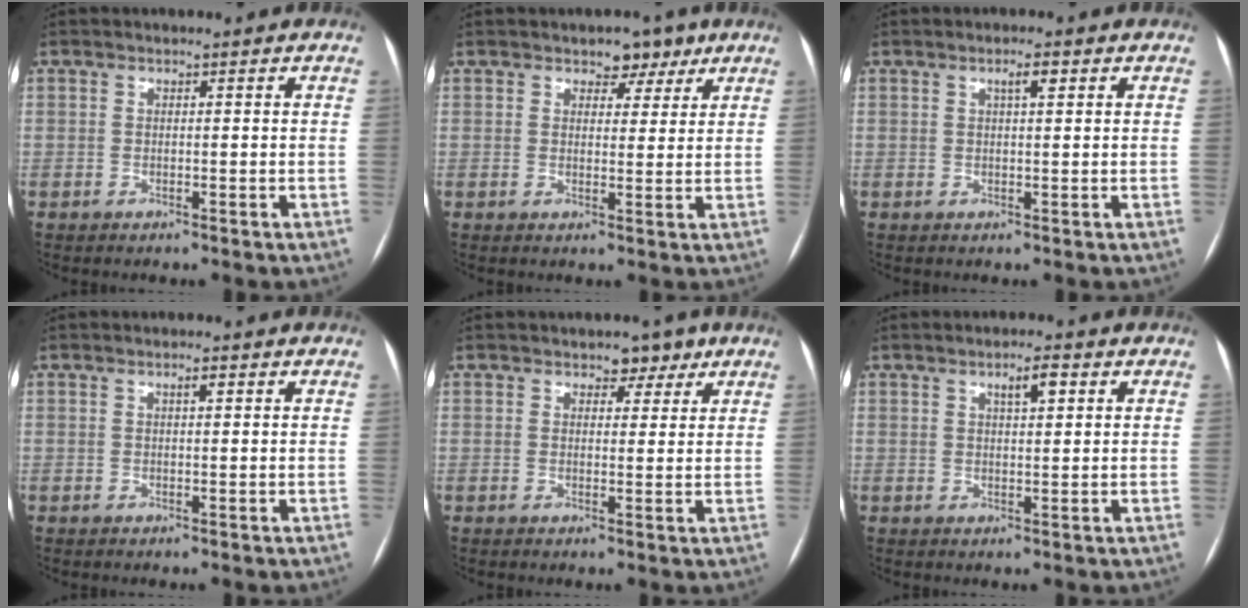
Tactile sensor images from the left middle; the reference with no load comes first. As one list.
[{"total": 4.0, "force": [2.7, 2.4, 1.6], "torque": [-0.010, 0.002, 0.035]}, {"total": 1.9, "force": [0.9, 0.3, 1.7], "torque": [-0.030, 0.005, 0.014]}, {"total": 1.0, "force": [0.4, 0.2, 0.9], "torque": [-0.017, 0.002, 0.006]}, {"total": 3.2, "force": [2.1, 1.9, 1.4], "torque": [-0.010, 0.002, 0.027]}, {"total": 3.0, "force": [1.4, 0.7, 2.6], "torque": [-0.046, 0.005, 0.023]}]